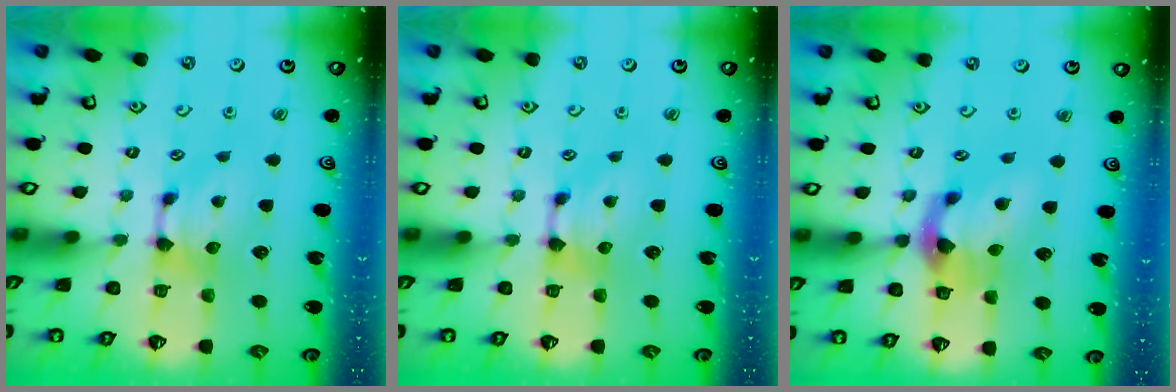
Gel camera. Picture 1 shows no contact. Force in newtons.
{"total": 0.0}
{"total": 4.7, "press": 4.1, "slide": 2.1}